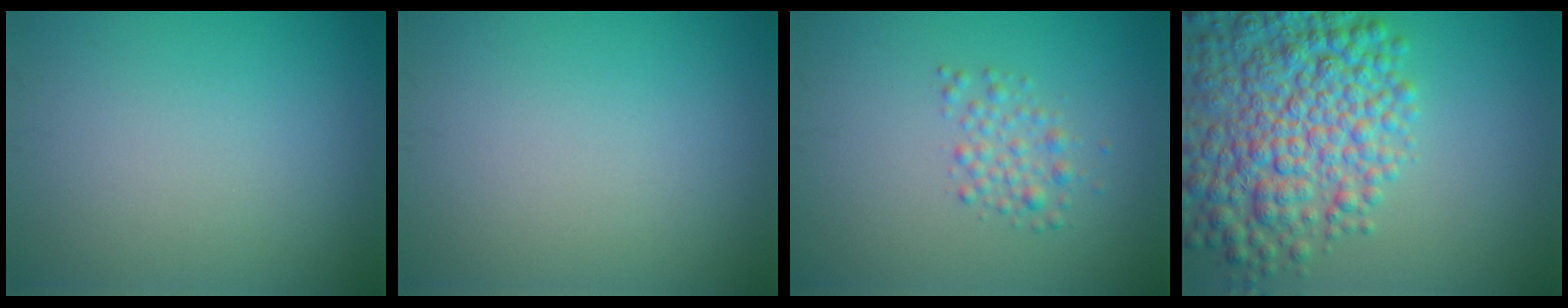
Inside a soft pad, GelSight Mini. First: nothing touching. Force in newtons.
{"total": 0.0}
{"total": 1.9, "press": 1.8, "slide": 0.1}
{"total": 9.6, "press": 9.6, "slide": 0.3}